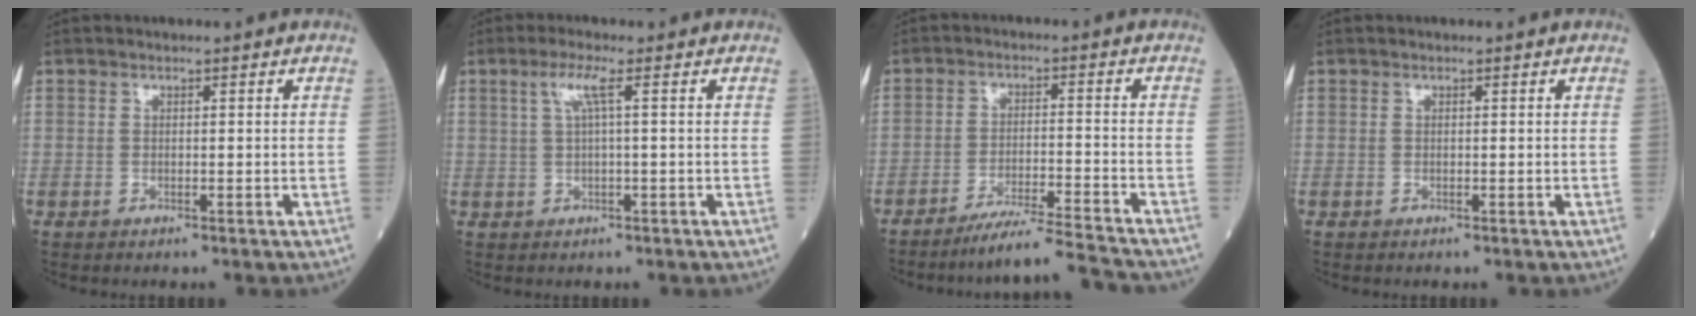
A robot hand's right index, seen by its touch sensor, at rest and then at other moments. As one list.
[{"total": 3.0, "force": [0.9, -0.3, 2.8], "torque": [-0.067, 0.009, 0.020]}, {"total": 9.7, "force": [-9.0, -1.7, 3.1], "torque": [-0.038, -0.011, -0.154]}, {"total": 0.0}]